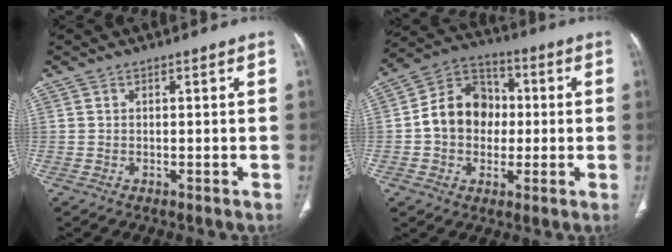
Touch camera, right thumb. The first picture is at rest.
{"total": 12.9, "force": [-0.2, 10.5, 7.4], "torque": [-0.090, 0.031, -0.011]}